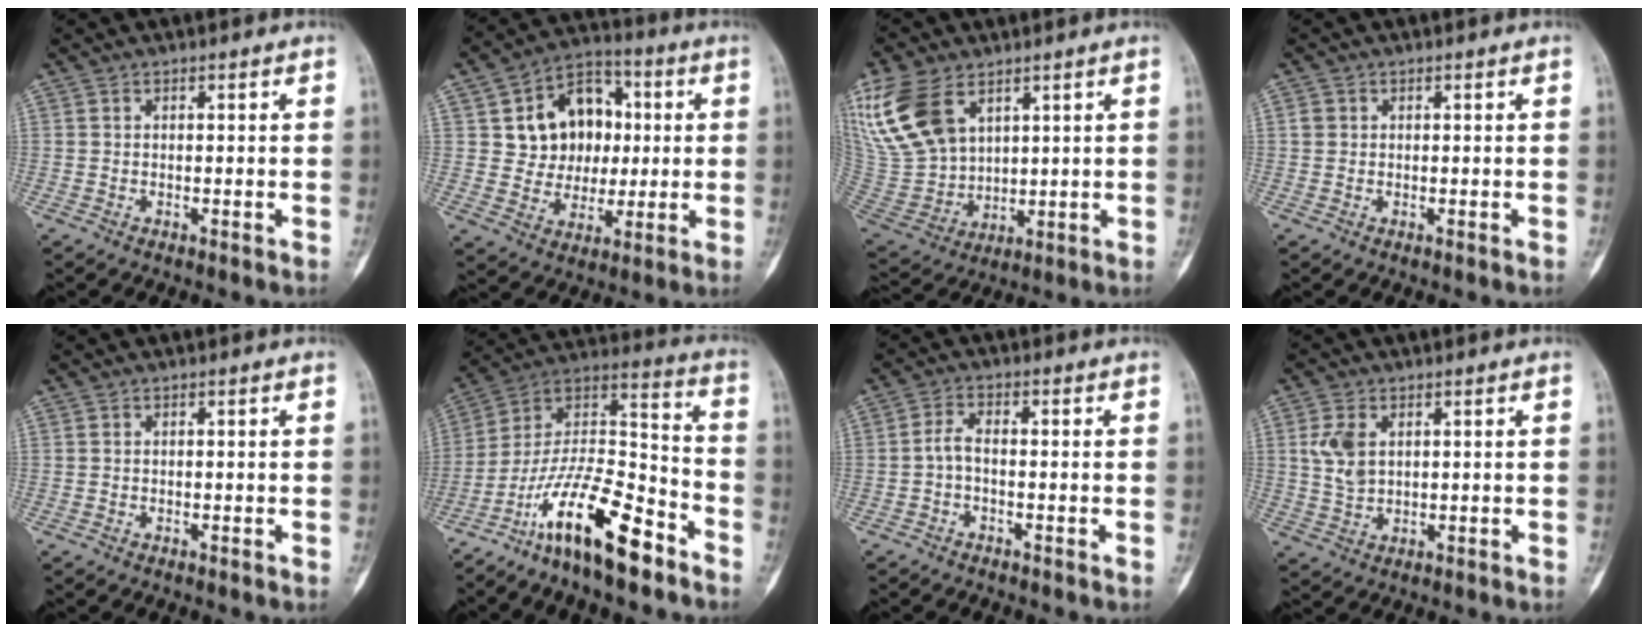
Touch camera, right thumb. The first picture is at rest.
{"total": 15.1, "force": [2.7, 12.2, 8.4], "torque": [-0.075, 0.014, 0.049]}
{"total": 17.2, "force": [8.4, 10.8, 10.4], "torque": [-0.208, -0.027, 0.182]}
{"total": 1.4, "force": [0.3, 1.3, 0.4], "torque": [0.002, 0.001, 0.003]}
{"total": 0.0}
{"total": 18.6, "force": [-12.3, 5.3, 12.9], "torque": [-0.227, 0.092, -0.224]}
{"total": 2.7, "force": [-0.8, 1.1, 2.4], "torque": [-0.047, 0.012, -0.022]}
{"total": 5.7, "force": [1.7, 3.6, 4.1], "torque": [-0.081, -0.004, 0.040]}